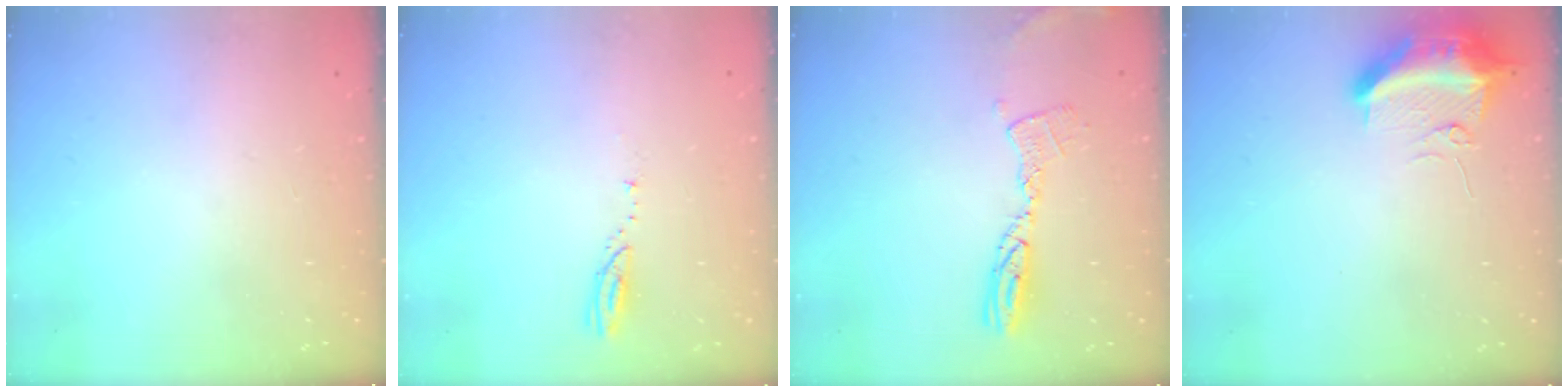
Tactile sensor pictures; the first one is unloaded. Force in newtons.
{"total": 3.0, "press": 3.0, "slide": 0.2}
{"total": 9.7, "press": 9.6, "slide": 0.9}
{"total": 12.3, "press": 10.8, "slide": 5.9}